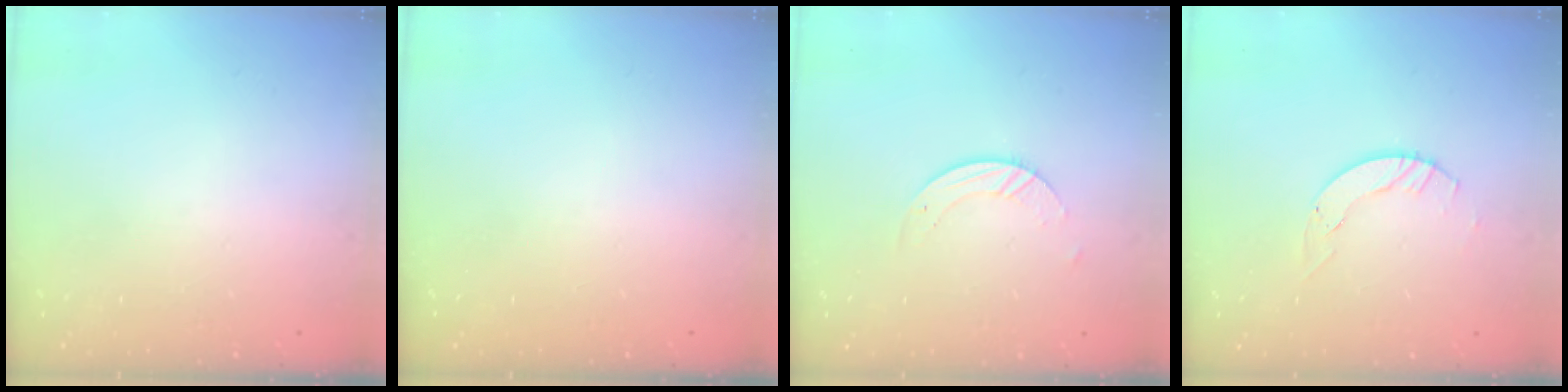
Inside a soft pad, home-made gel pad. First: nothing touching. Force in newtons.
{"total": 0.0}
{"total": 3.1, "press": 3.1, "slide": 0.2}
{"total": 4.5, "press": 4.5, "slide": 0.5}